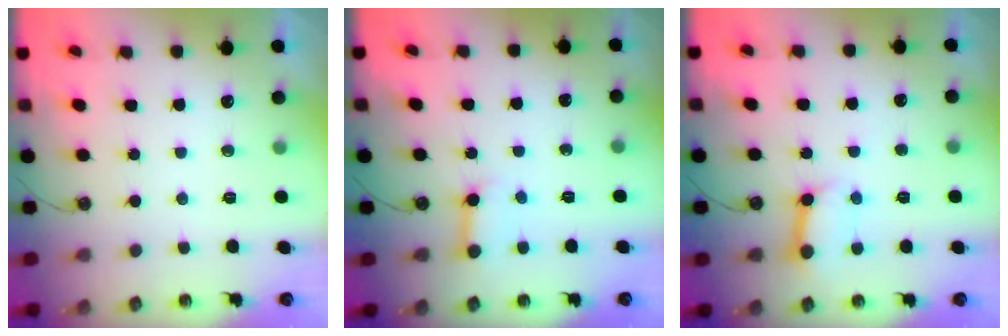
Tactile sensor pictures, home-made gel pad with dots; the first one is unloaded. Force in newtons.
{"total": 5.4, "press": 5.4, "slide": 0.6}
{"total": 8.9, "press": 8.8, "slide": 1.2}